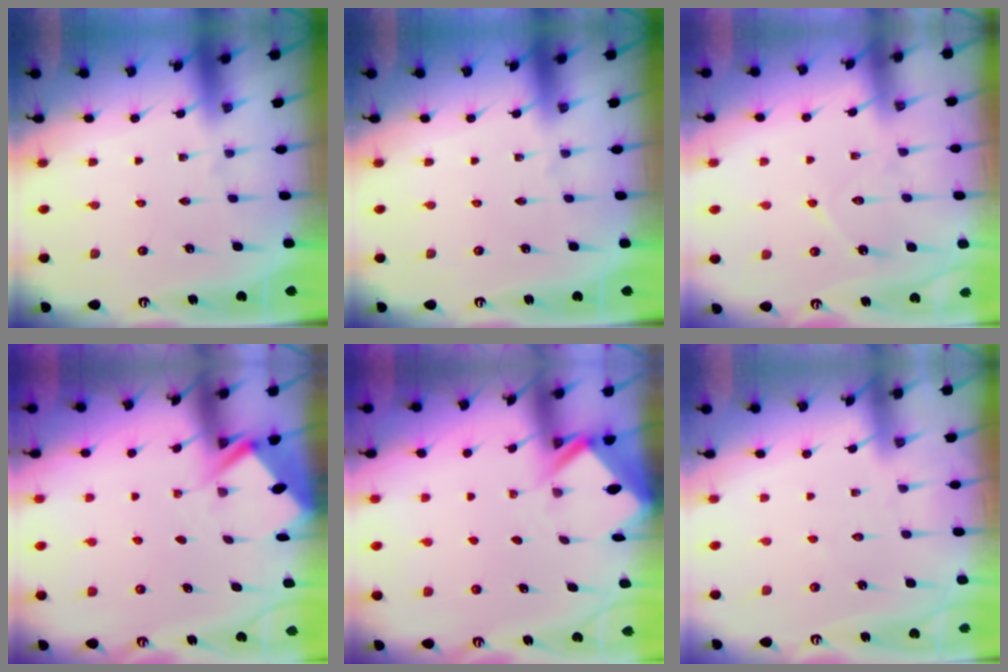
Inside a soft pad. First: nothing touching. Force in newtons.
{"total": 0.0}
{"total": 7.5, "press": 7.5, "slide": 0.7}
{"total": 2.8, "press": 2.8, "slide": 0.4}
{"total": 2.4, "press": 2.4, "slide": 0.1}
{"total": 2.5, "press": 2.5, "slide": 0.3}